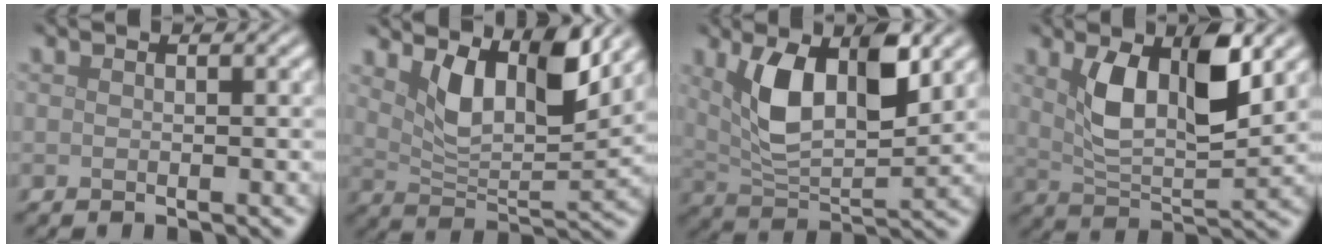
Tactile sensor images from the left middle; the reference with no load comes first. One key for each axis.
{"total": 6.5, "fx": 3.2, "fy": 2.7, "fz": 4.9, "tx": -0.091, "ty": -0.009, "tz": 0.054}
{"total": 7.8, "fx": 2.5, "fy": 3.5, "fz": 6.5, "tx": -0.129, "ty": -0.002, "tz": 0.049}
{"total": 7.0, "fx": 2.4, "fy": 3.0, "fz": 5.9, "tx": -0.116, "ty": -0.001, "tz": 0.046}